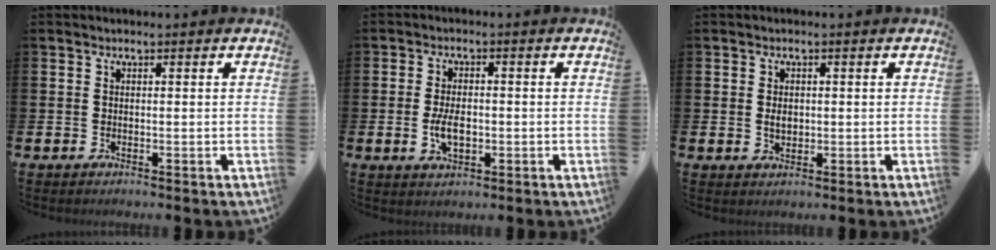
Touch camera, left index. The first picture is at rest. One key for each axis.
{"total": 4.3, "fx": -0.5, "fy": 2.4, "fz": 3.5, "tx": -0.050, "ty": -0.002, "tz": -0.011}
{"total": 1.9, "fx": 0.2, "fy": 1.4, "fz": 1.4, "tx": -0.013, "ty": 0.003, "tz": -0.001}